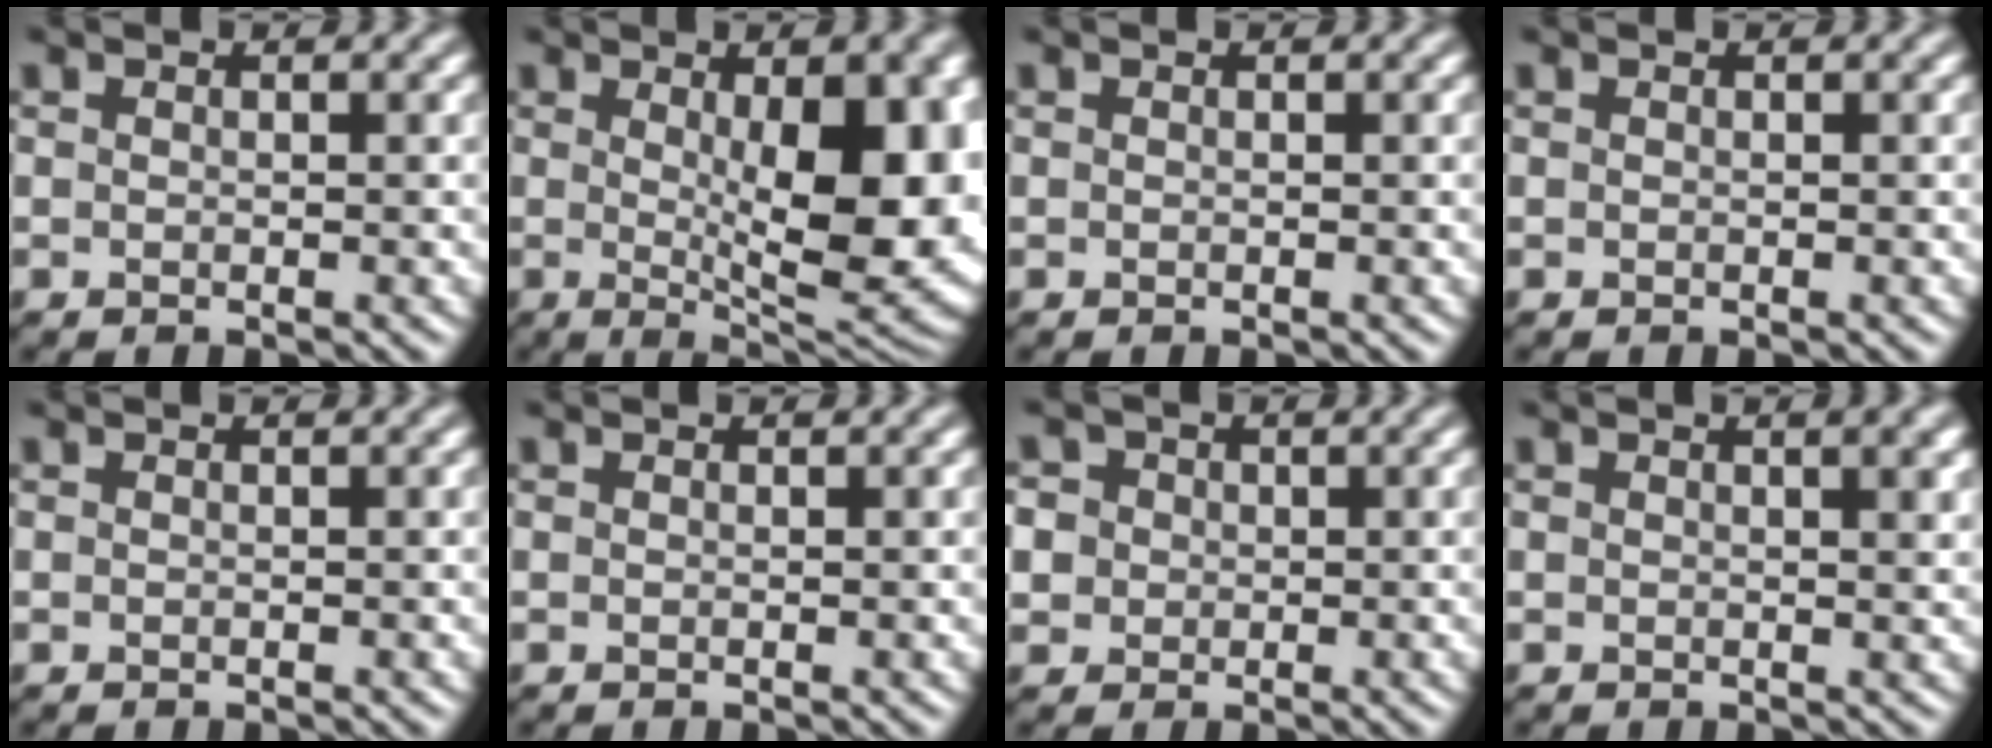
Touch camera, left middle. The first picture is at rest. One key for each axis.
{"total": 13.3, "fx": 0.7, "fy": 4.6, "fz": 12.5, "tx": -0.126, "ty": 0.001, "tz": 0.014}
{"total": 0.0}
{"total": 0.0}
{"total": 0.0}
{"total": 0.0}
{"total": 5.6, "fx": 1.6, "fy": 5.0, "fz": 2.1, "tx": -0.045, "ty": 0.032, "tz": 0.005}
{"total": 2.4, "fx": 1.1, "fy": 0.7, "fz": 2.0, "tx": -0.014, "ty": 0.004, "tz": 0.016}